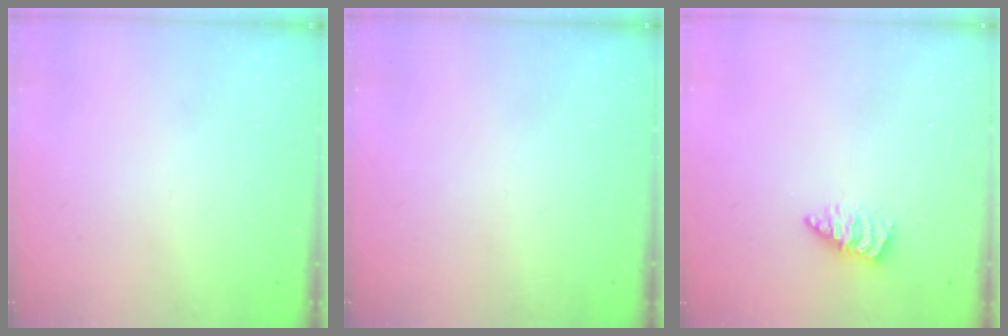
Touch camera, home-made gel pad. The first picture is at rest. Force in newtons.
{"total": 0.0}
{"total": 2.3, "press": 2.3, "slide": 0.3}